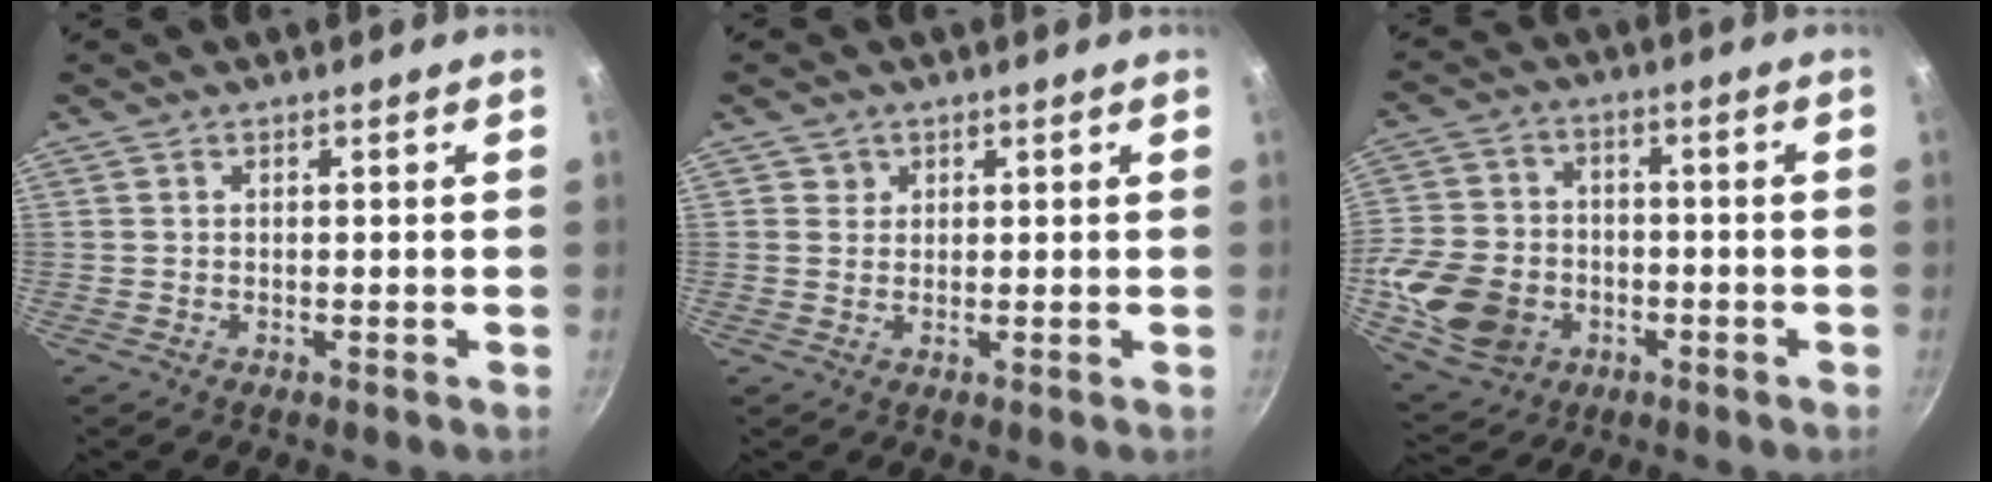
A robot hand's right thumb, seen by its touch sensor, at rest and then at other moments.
{"total": 1.9, "force": [0.7, 1.7, 0.1], "torque": [0.014, 0.003, 0.008]}
{"total": 16.3, "force": [-4.3, 12.9, 9.0], "torque": [-0.168, 0.026, -0.070]}